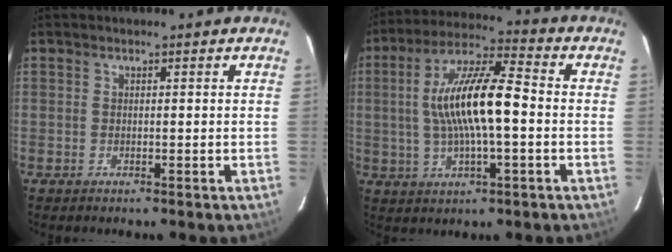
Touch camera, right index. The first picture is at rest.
{"total": 14.2, "force": [-0.3, 3.4, 13.8], "torque": [-0.259, 0.014, -0.008]}